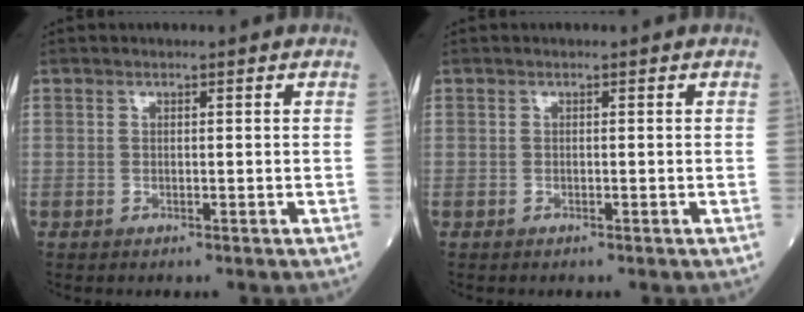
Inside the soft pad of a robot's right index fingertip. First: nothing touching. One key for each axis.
{"total": 0.0}